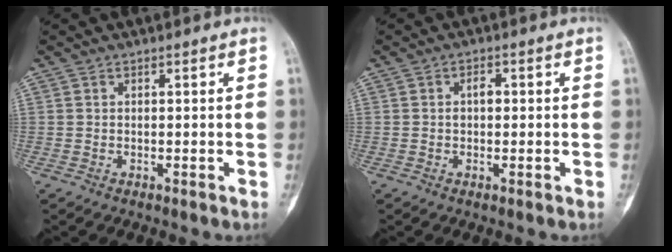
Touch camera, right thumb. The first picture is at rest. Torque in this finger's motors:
{"motor_torque": [0.45, 2.42, -0.06, 0.09, 0.00]}